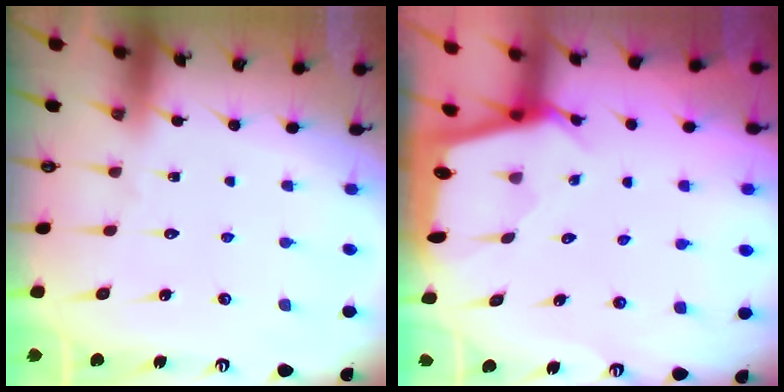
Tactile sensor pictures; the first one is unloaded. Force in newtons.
{"total": 2.1, "press": 2.1, "slide": 0.1}